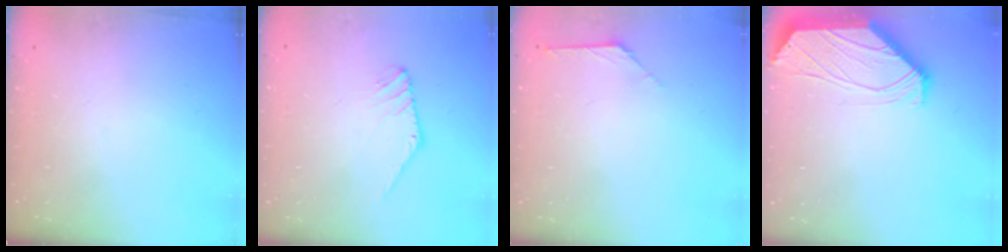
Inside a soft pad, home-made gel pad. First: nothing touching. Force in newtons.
{"total": 1.3, "press": 1.3, "slide": 0.1}
{"total": 1.9, "press": 1.8, "slide": 0.5}
{"total": 0.8, "press": 0.8, "slide": 0.1}